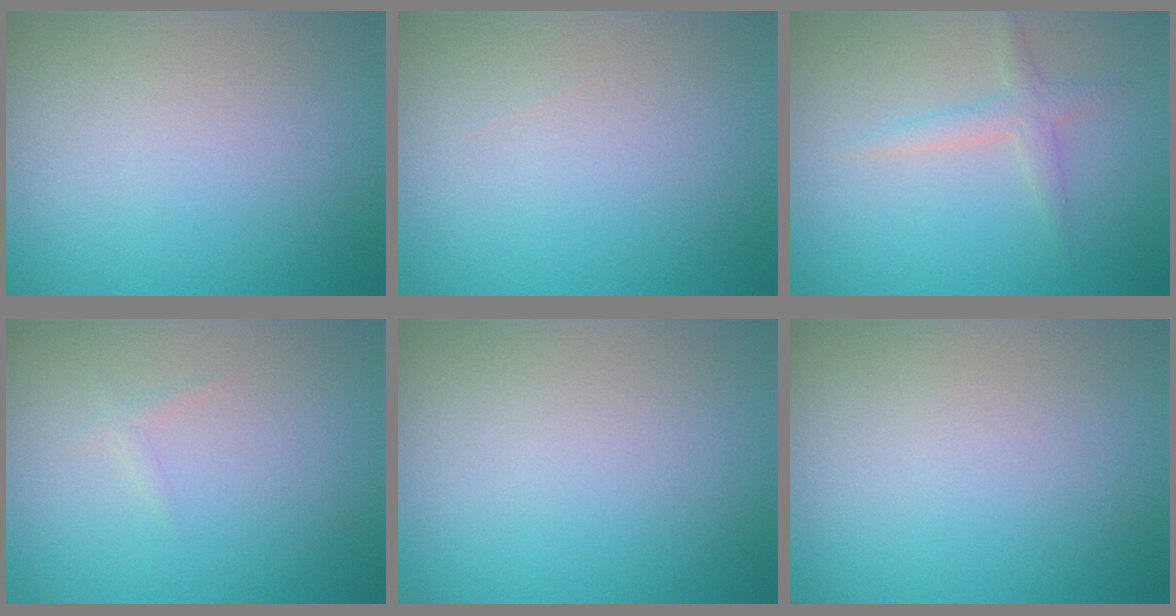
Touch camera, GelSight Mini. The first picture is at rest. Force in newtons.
{"total": 0.0}
{"total": 1.9, "press": 1.9, "slide": 0.0}
{"total": 0.5, "press": 0.5, "slide": 0.0}
{"total": 0.0}
{"total": 0.0}